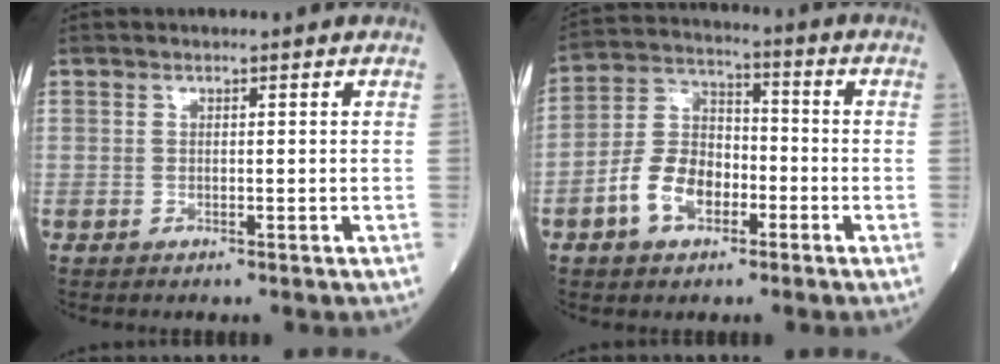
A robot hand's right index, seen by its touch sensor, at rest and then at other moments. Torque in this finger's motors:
{"motor_torque": [1.25, -0.86, 0.70, 0.08]}